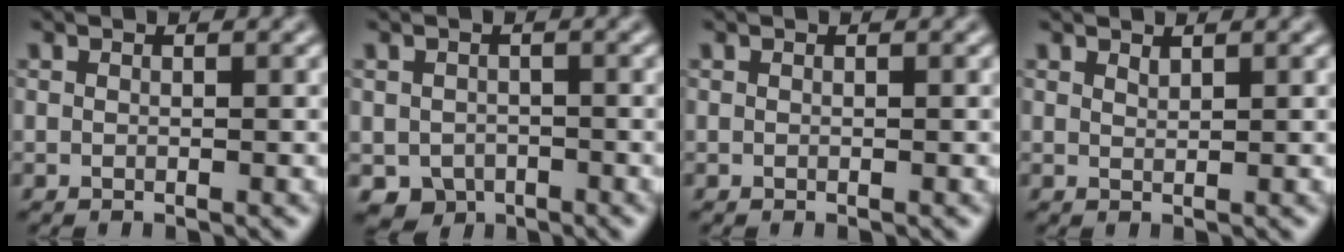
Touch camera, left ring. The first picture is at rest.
{"total": 2.6, "force": [-1.2, 2.1, 0.9], "torque": [-0.013, -0.009, -0.022]}
{"total": 0.0}
{"total": 0.7, "force": [0.7, 0.1, 0.2], "torque": [-0.002, -0.002, 0.015]}